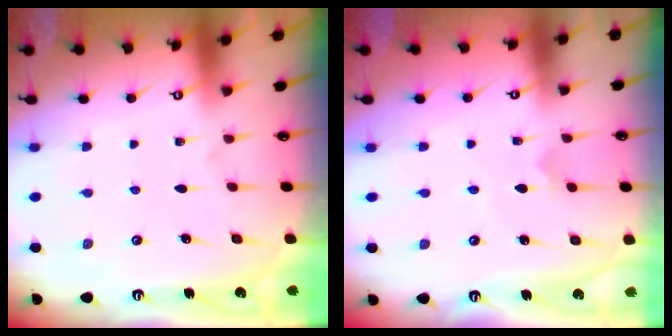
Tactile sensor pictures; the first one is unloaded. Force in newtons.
{"total": 2.5, "press": 2.5, "slide": 0.3}